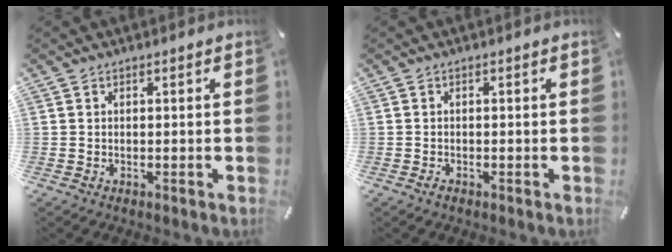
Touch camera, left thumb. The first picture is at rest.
{"total": 0.8, "force": [-0.4, 0.4, 0.5], "torque": [-0.011, -0.001, -0.009]}